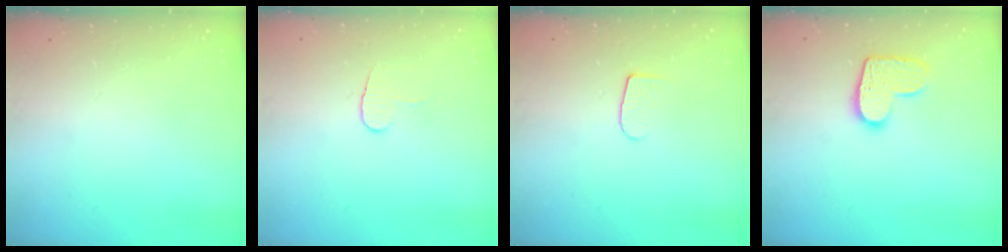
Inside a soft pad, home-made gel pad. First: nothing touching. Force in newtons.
{"total": 5.3, "press": 5.3, "slide": 0.5}
{"total": 5.8, "press": 5.8, "slide": 0.7}
{"total": 10.9, "press": 10.9, "slide": 0.6}